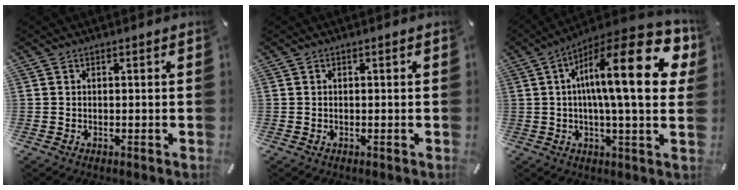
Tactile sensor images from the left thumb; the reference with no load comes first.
{"total": 0.0}
{"total": 24.3, "force": [6.3, 6.6, 22.5], "torque": [-0.336, -0.037, 0.093]}